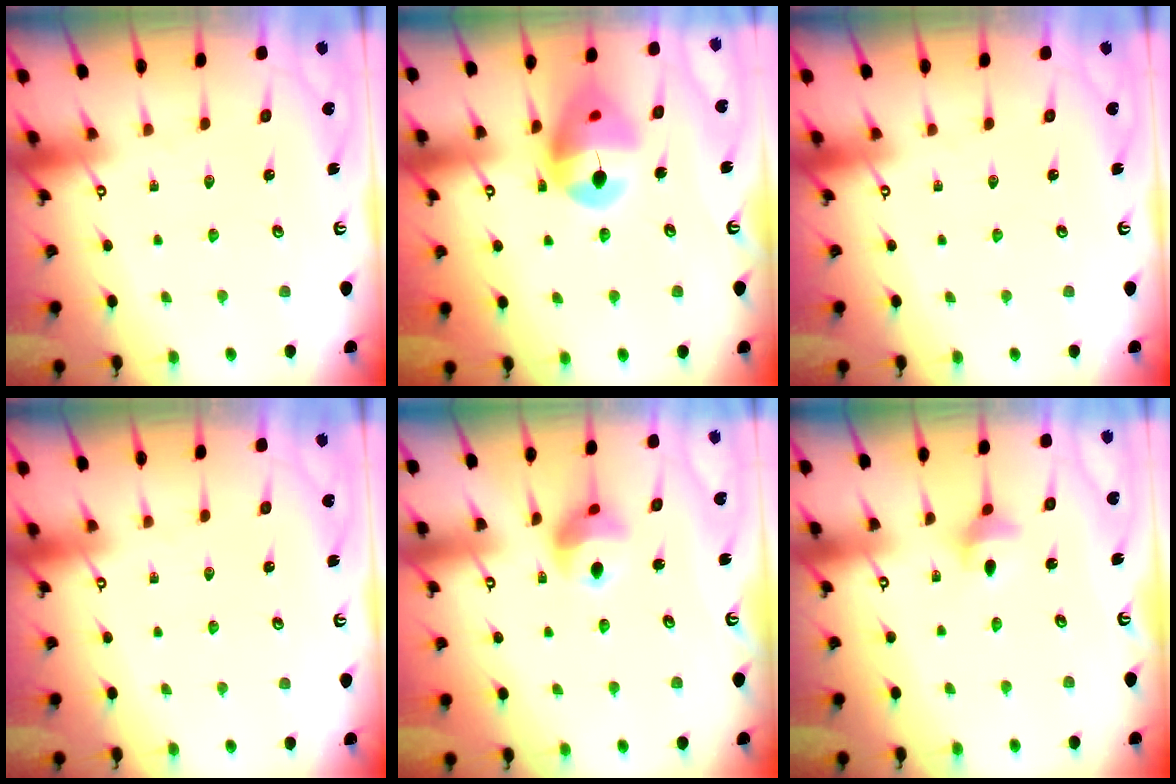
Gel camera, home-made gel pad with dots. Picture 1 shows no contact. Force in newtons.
{"total": 15.3, "press": 15.2, "slide": 1.6}
{"total": 0.0}
{"total": 0.0}
{"total": 9.9, "press": 9.8, "slide": 1.2}
{"total": 3.5, "press": 3.5, "slide": 0.2}